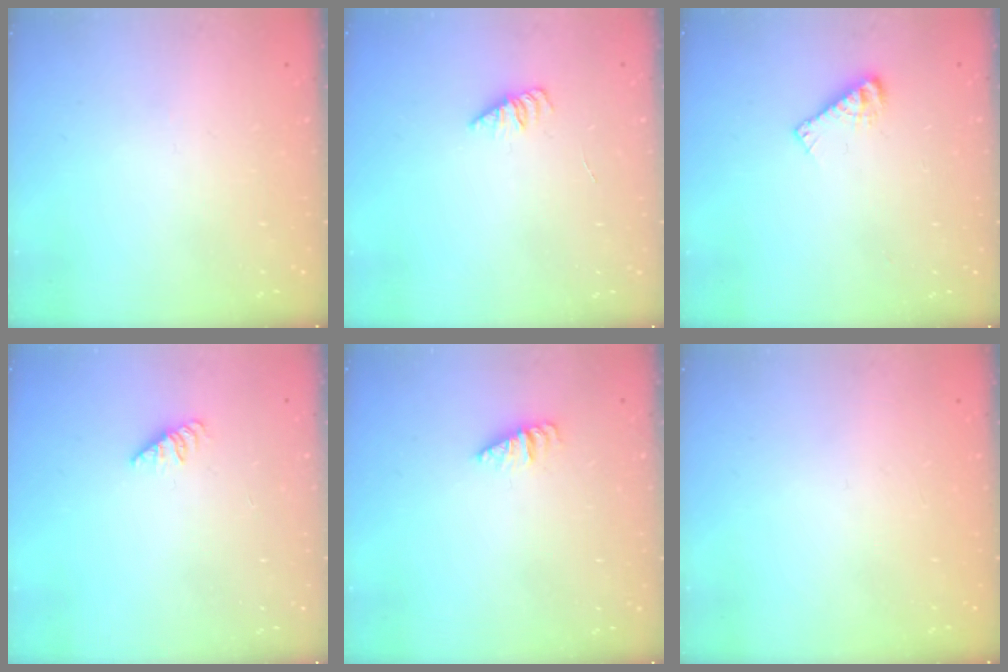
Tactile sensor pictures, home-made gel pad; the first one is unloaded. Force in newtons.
{"total": 1.9, "press": 1.9, "slide": 0.4}
{"total": 5.4, "press": 5.4, "slide": 0.5}
{"total": 1.2, "press": 1.1, "slide": 0.3}
{"total": 2.1, "press": 2.1, "slide": 0.3}
{"total": 0.0}